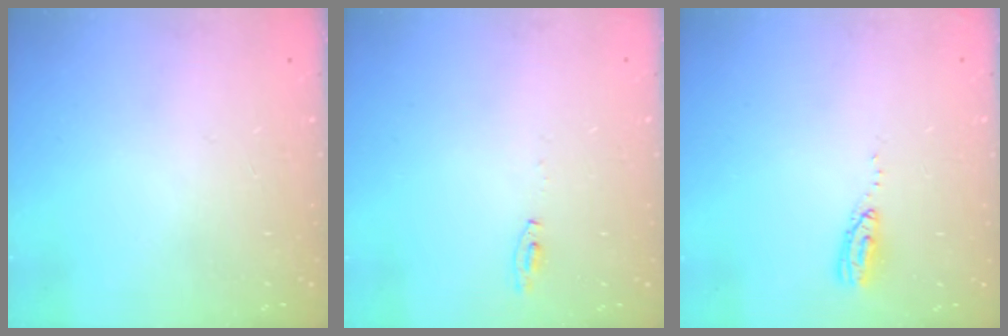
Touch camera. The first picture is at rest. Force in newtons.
{"total": 3.6, "press": 3.5, "slide": 0.5}
{"total": 5.4, "press": 5.4, "slide": 0.3}